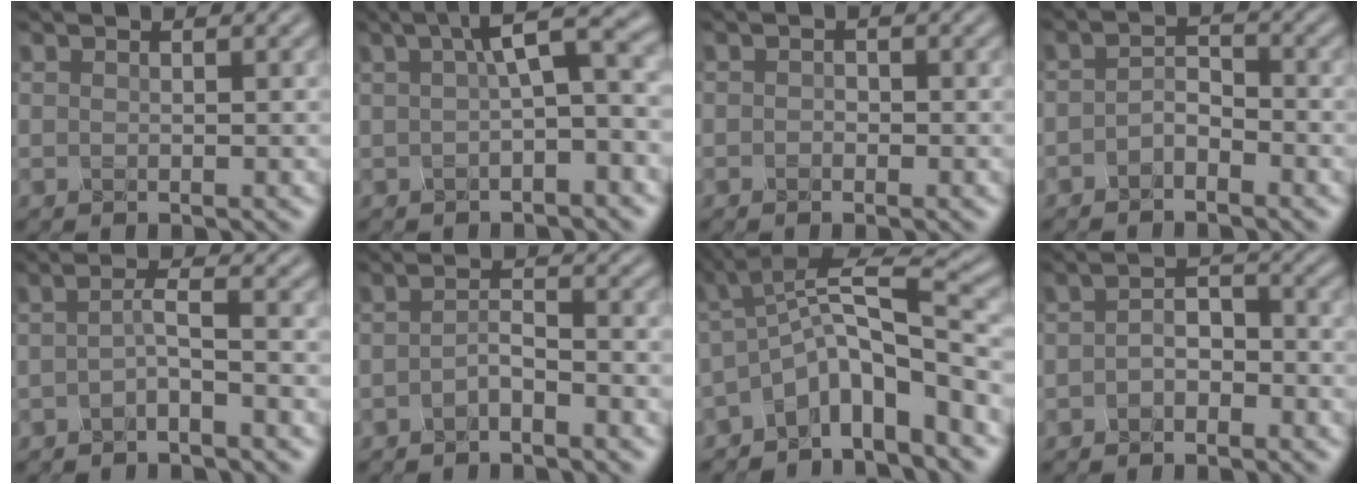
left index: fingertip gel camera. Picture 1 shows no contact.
{"total": 5.3, "force": [0.9, 1.5, 5.0], "torque": [-0.076, 0.014, 0.006]}
{"total": 0.9, "force": [-0.6, 0.6, 0.2], "torque": [-0.002, 0.001, -0.015]}
{"total": 2.2, "force": [-1.9, 0.8, 0.7], "torque": [-0.013, 0.007, -0.041]}
{"total": 2.0, "force": [-1.4, 0.2, 1.4], "torque": [-0.031, 0.002, -0.033]}
{"total": 2.1, "force": [-1.9, 0.4, 0.9], "torque": [-0.020, 0.006, -0.041]}
{"total": 6.9, "force": [-3.5, 1.9, 5.7], "torque": [-0.089, 0.012, -0.079]}
{"total": 2.5, "force": [-1.6, 1.4, 1.3], "torque": [-0.027, 0.004, -0.037]}